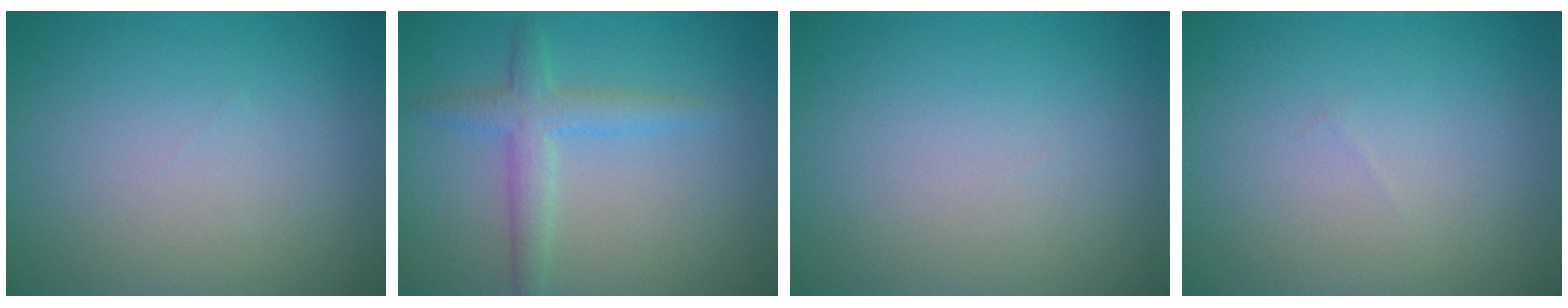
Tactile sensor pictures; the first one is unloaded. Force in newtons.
{"total": 3.1, "press": 3.1, "slide": 0.0}
{"total": 0.0}
{"total": 0.0}